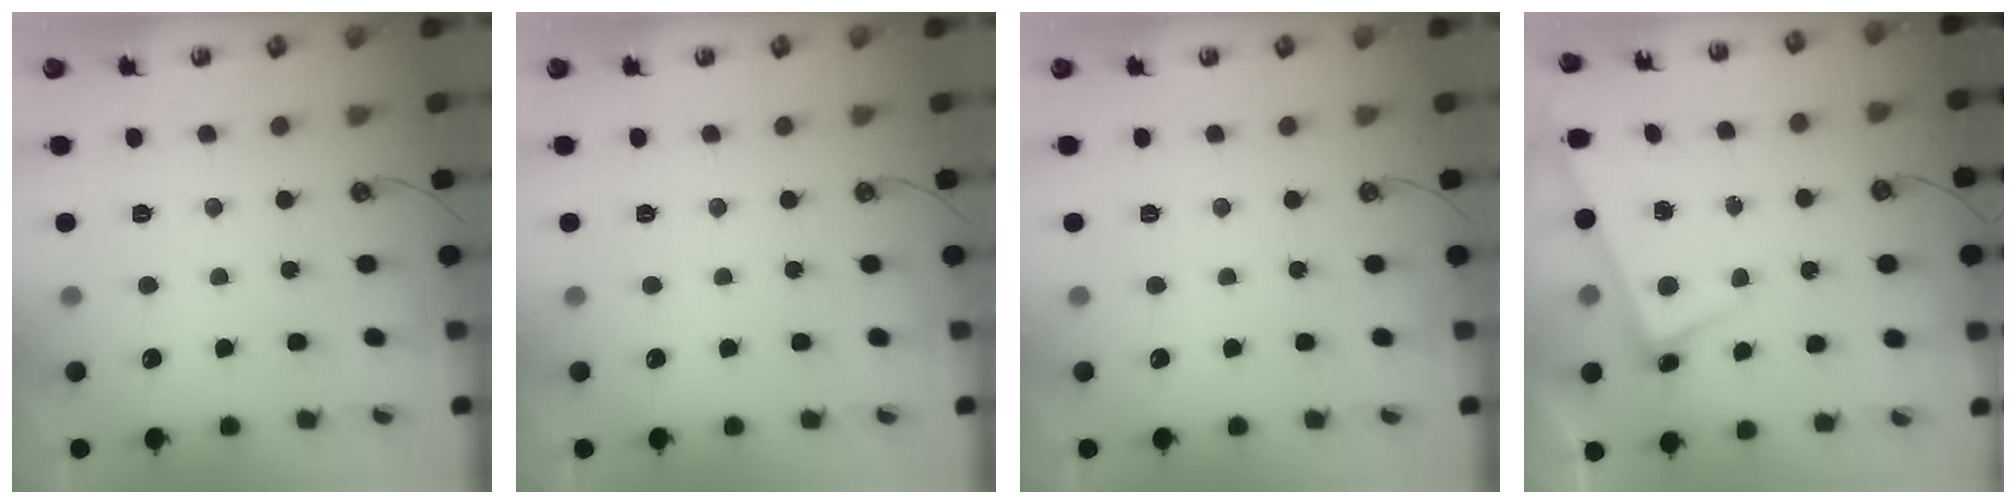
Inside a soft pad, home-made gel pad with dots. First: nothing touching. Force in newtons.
{"total": 0.0}
{"total": 0.0}
{"total": 2.7, "press": 2.5, "slide": 1.0}